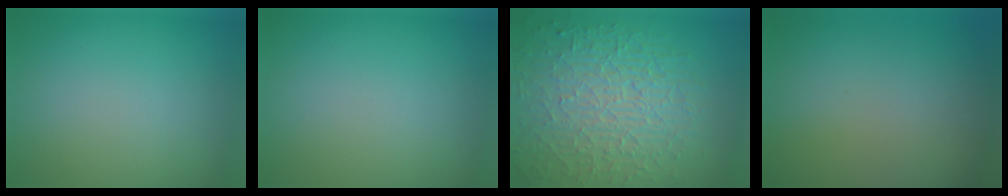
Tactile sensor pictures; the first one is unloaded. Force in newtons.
{"total": 0.0}
{"total": 10.1, "press": 6.7, "slide": 7.5}
{"total": 0.0}